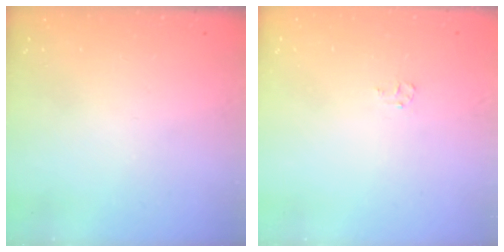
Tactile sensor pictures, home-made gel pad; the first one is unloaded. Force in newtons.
{"total": 4.1, "press": 4.1, "slide": 0.4}